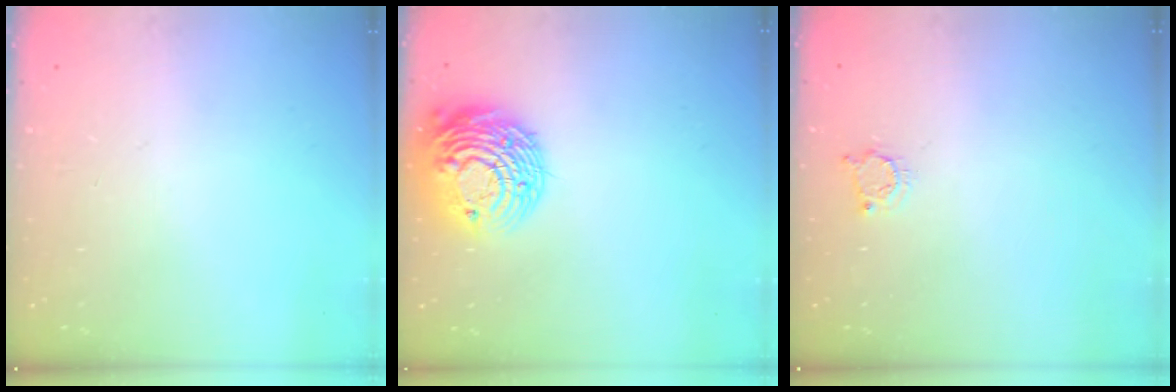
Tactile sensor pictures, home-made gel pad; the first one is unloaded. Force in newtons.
{"total": 14.3, "press": 14.2, "slide": 1.2}
{"total": 3.6, "press": 3.6, "slide": 0.4}